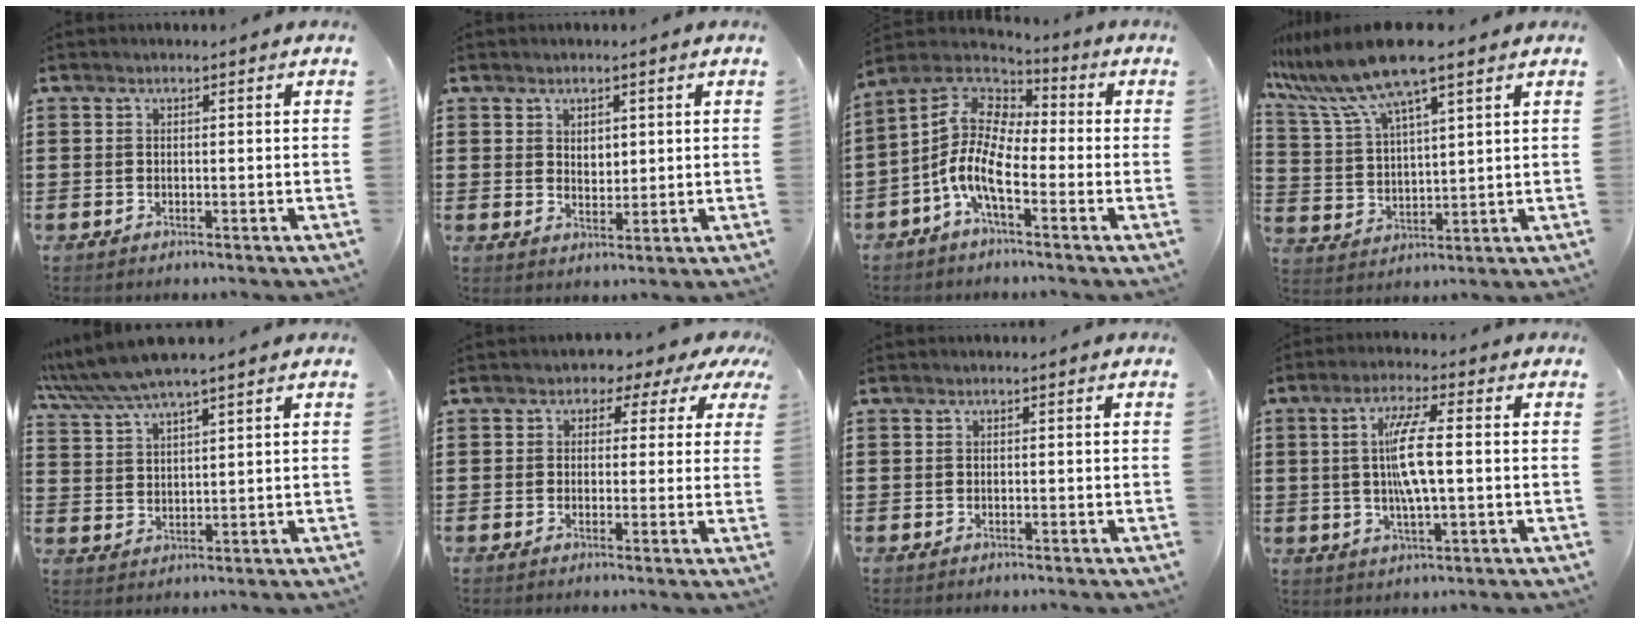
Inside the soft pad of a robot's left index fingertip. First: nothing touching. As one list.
[{"total": 2.2, "force": [1.5, 1.3, 0.9], "torque": [-0.012, 0.002, 0.026]}, {"total": 10.5, "force": [-3.5, 4.4, 8.9], "torque": [-0.221, -0.016, -0.085]}, {"total": 10.8, "force": [8.4, 0.8, 6.7], "torque": [-0.164, -0.033, 0.145]}, {"total": 5.9, "force": [5.1, 0.2, 3.0], "torque": [-0.072, -0.015, 0.092]}, {"total": 2.0, "force": [-0.1, 1.8, 0.7], "torque": [-0.018, 0.001, -0.013]}, {"total": 0.0}, {"total": 7.8, "force": [0.3, 1.5, 7.7], "torque": [-0.156, 0.000, -0.004]}]